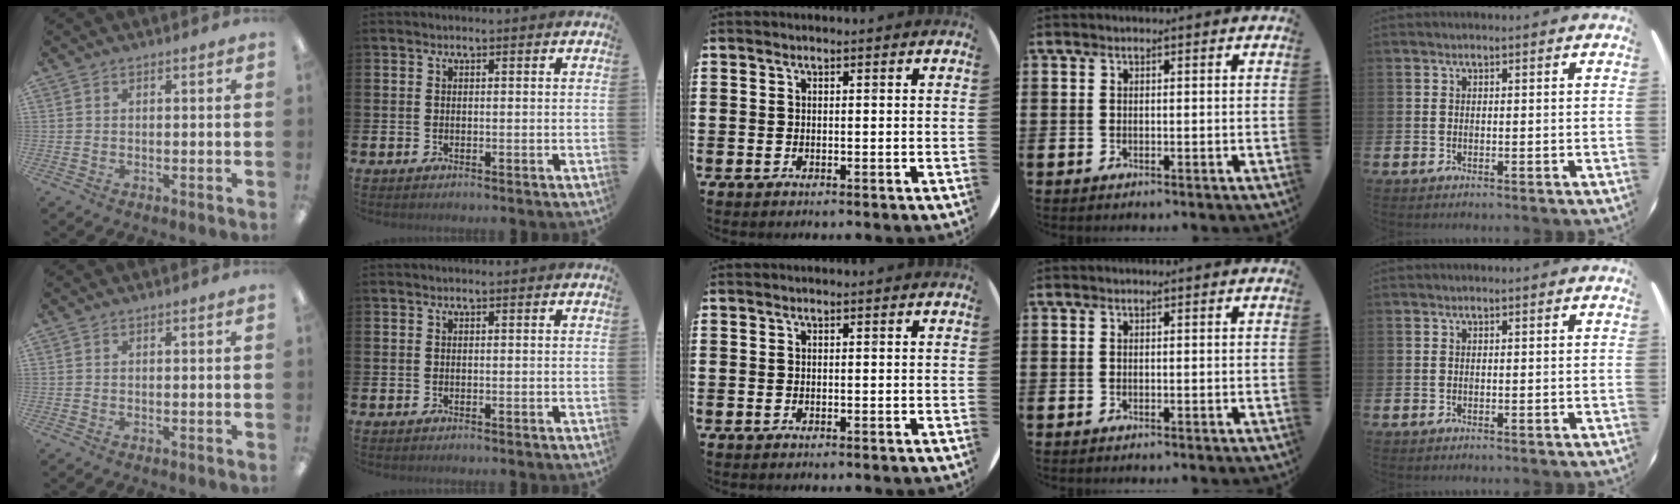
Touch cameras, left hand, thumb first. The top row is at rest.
{}